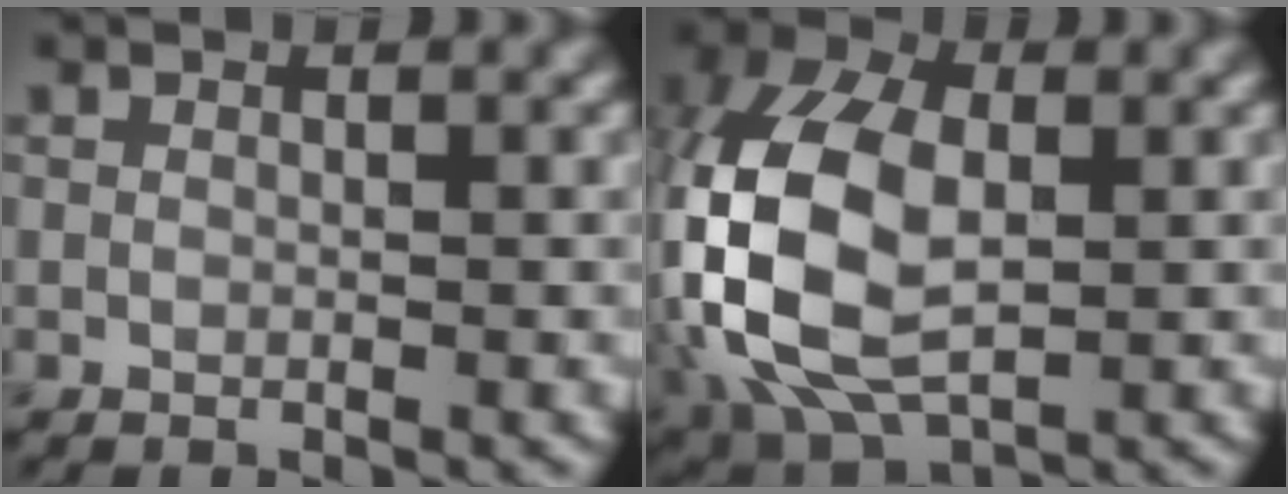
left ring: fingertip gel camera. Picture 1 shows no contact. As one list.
[{"total": 13.7, "force": [-1.0, 8.3, 10.9], "torque": [-0.258, 0.004, -0.028]}]